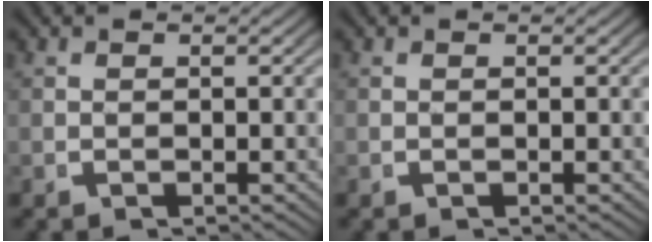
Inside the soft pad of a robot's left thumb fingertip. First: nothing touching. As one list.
[{"total": 0.0}]